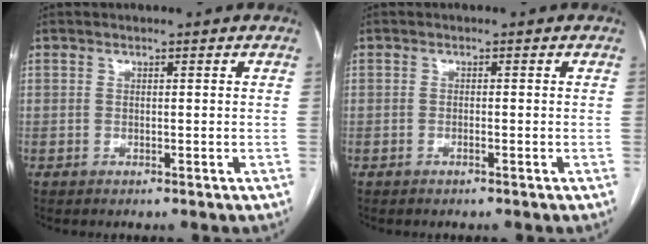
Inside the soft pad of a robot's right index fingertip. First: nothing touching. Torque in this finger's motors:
{"motor_torque": [-0.16, -0.12, -0.03, -0.01]}